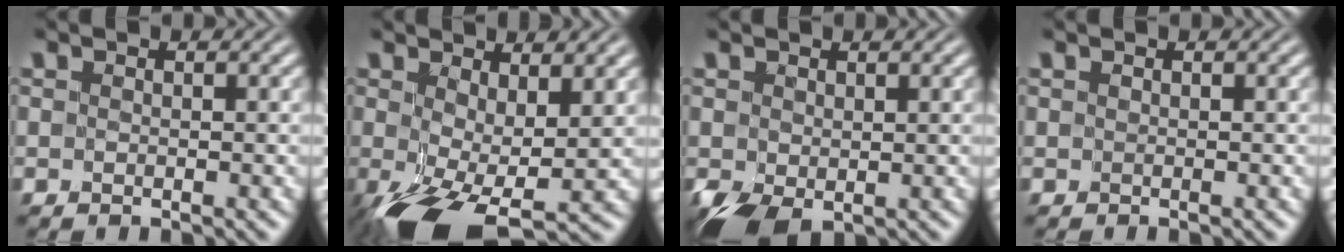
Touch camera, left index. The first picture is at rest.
{"total": 7.9, "force": [-1.9, 3.8, 6.7], "torque": [-0.141, -0.024, -0.025]}
{"total": 3.2, "force": [-0.7, 2.2, 2.2], "torque": [-0.056, -0.010, -0.011]}
{"total": 0.0}